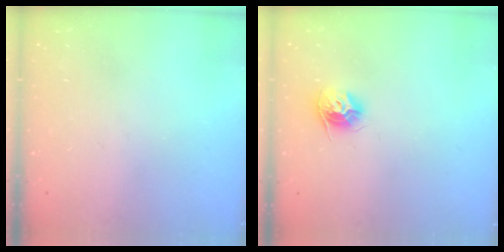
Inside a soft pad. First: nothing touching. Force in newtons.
{"total": 9.8, "press": 9.8, "slide": 0.7}